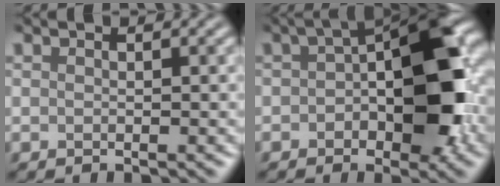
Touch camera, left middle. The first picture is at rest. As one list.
[{"total": 9.2, "force": [-0.9, 4.2, 8.1], "torque": [-0.114, 0.018, -0.008]}]